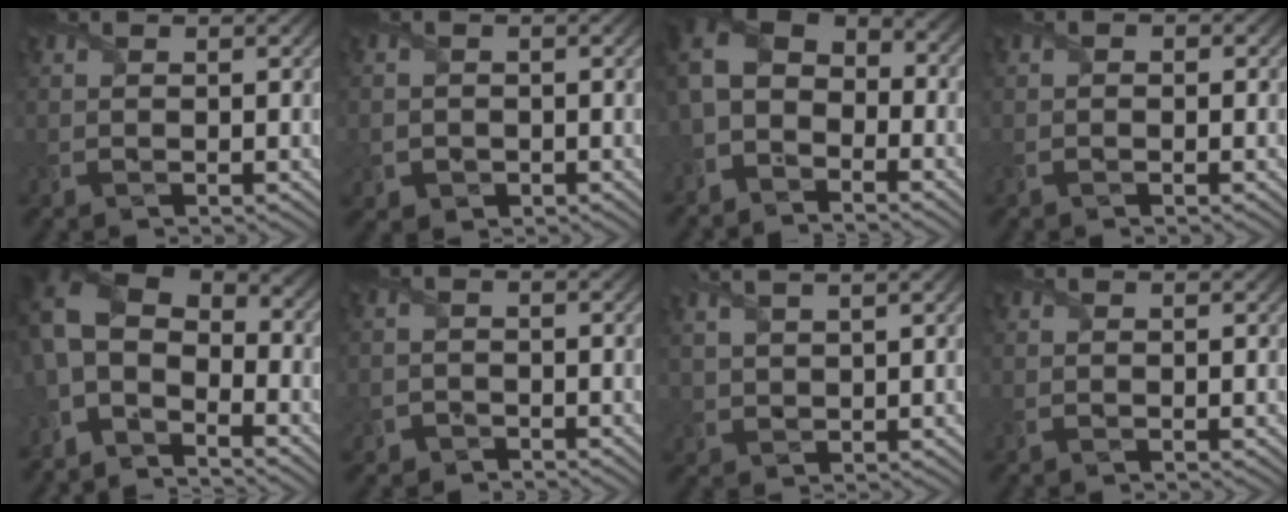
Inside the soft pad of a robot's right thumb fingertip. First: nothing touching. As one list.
[{"total": 2.0, "force": [-0.8, 1.8, 0.5], "torque": [-0.016, -0.009, -0.016]}, {"total": 7.9, "force": [-3.5, 5.4, 4.7], "torque": [-0.115, -0.007, -0.071]}, {"total": 0.8, "force": [-0.4, 0.5, 0.4], "torque": [-0.004, -0.002, -0.012]}, {"total": 8.2, "force": [-3.7, 4.7, 5.5], "torque": [-0.125, -0.001, -0.089]}, {"total": 2.6, "force": [-2.2, 1.4, 0.2], "torque": [0.000, 0.001, -0.050]}, {"total": 3.8, "force": [2.7, 0.7, 2.6], "torque": [-0.068, 0.011, 0.054]}, {"total": 0.0}]